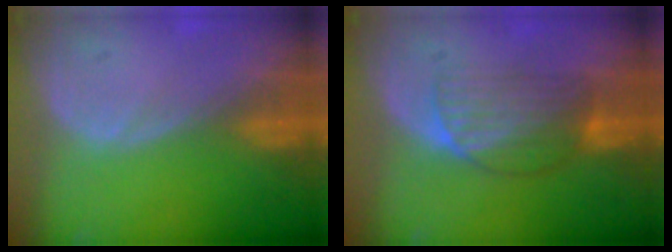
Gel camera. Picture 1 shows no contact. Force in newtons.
{"total": 6.5, "press": 5.9, "slide": 2.6}